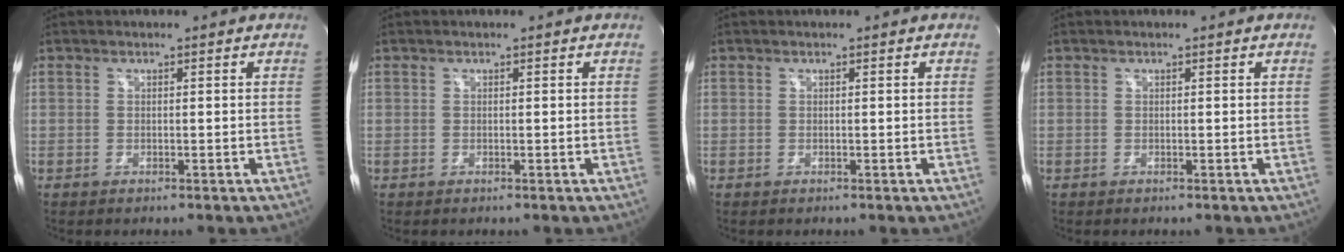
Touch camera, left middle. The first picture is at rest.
{"total": 0.0}
{"total": 0.0}
{"total": 0.0}